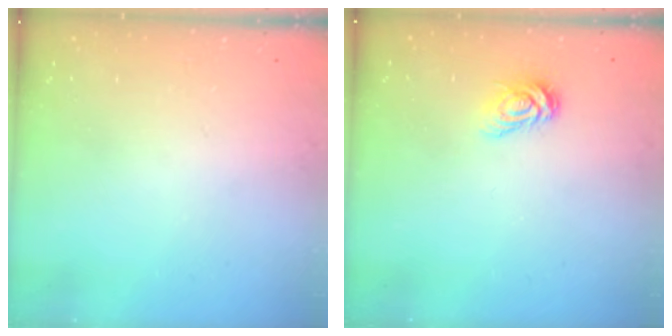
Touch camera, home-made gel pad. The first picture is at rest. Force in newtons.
{"total": 5.2, "press": 5.2, "slide": 0.2}